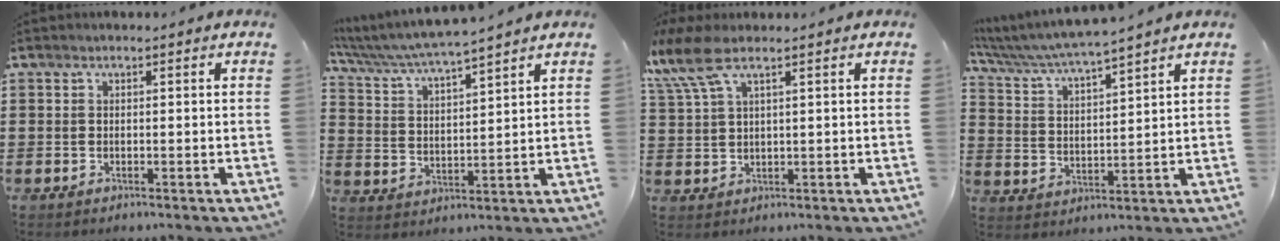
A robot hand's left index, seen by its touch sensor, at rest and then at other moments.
{"total": 4.6, "force": [4.3, -0.5, 1.4], "torque": [-0.048, -0.032, 0.070]}
{"total": 6.1, "force": [3.4, 1.9, 4.7], "torque": [-0.122, -0.006, 0.057]}
{"total": 4.6, "force": [4.3, -0.7, 1.5], "torque": [-0.051, -0.032, 0.068]}